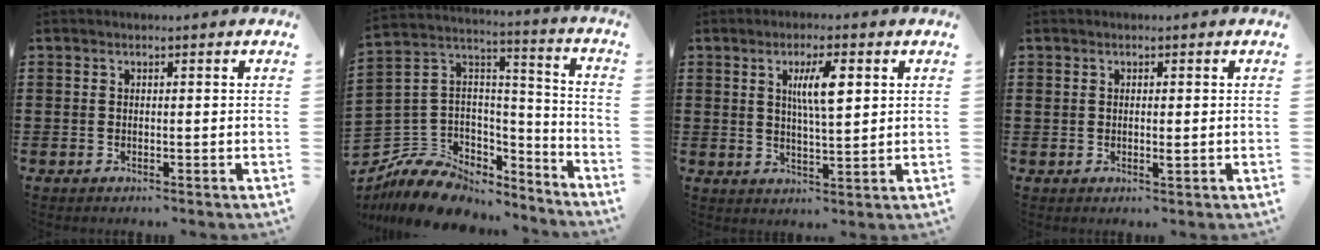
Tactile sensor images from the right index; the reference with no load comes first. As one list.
[{"total": 9.9, "force": [-6.8, 6.5, 2.8], "torque": [-0.085, 0.009, -0.130]}, {"total": 6.4, "force": [2.0, 1.5, 5.9], "torque": [-0.112, 0.008, 0.028]}, {"total": 1.1, "force": [0.1, 0.3, 1.0], "torque": [-0.019, 0.000, 0.001]}]